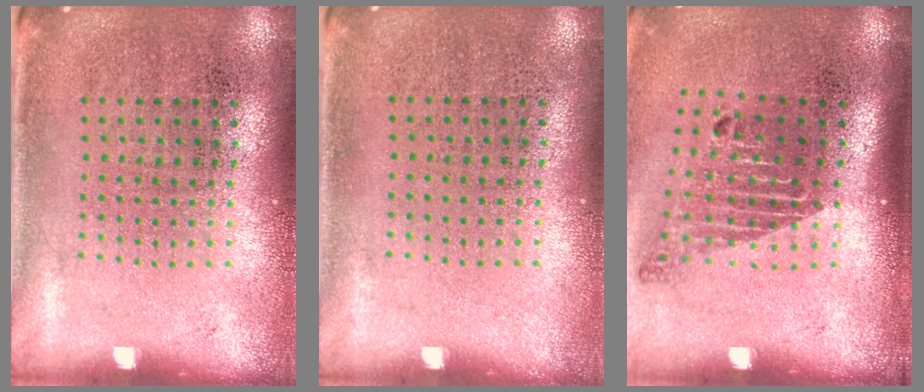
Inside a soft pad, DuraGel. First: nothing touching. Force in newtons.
{"total": 0.0}
{"total": 1.8, "press": 1.2, "slide": 1.3}